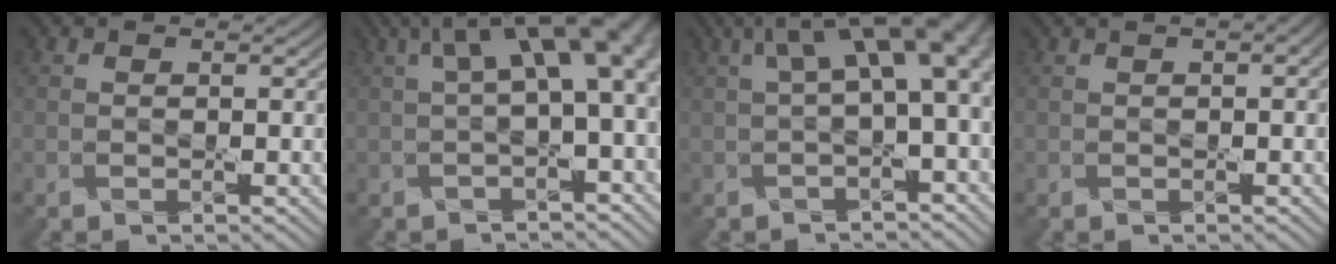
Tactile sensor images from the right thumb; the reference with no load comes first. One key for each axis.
{"total": 9.9, "fx": 2.4, "fy": 3.8, "fz": 8.8, "tx": -0.130, "ty": 0.015, "tz": 0.041}
{"total": 10.1, "fx": 2.5, "fy": 3.9, "fz": 8.9, "tx": -0.137, "ty": 0.014, "tz": 0.044}
{"total": 3.3, "fx": 1.2, "fy": 1.5, "fz": 2.7, "tx": -0.033, "ty": 0.012, "tz": 0.001}